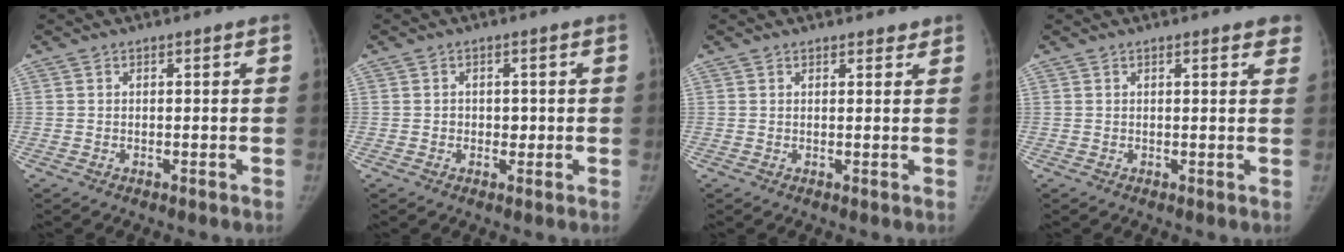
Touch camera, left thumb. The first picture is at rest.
{"total": 2.2, "force": [-0.1, 1.9, 1.2], "torque": [-0.002, 0.004, -0.004]}
{"total": 1.5, "force": [1.3, 0.7, 0.2], "torque": [0.012, -0.007, 0.012]}
{"total": 3.0, "force": [2.1, 0.9, 1.9], "torque": [-0.006, -0.002, 0.018]}